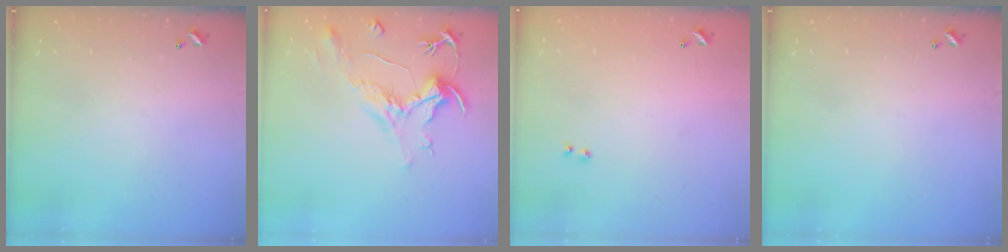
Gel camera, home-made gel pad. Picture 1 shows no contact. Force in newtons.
{"total": 2.2, "press": 1.7, "slide": 1.3}
{"total": 8.9, "press": 8.9, "slide": 0.4}
{"total": 0.0}